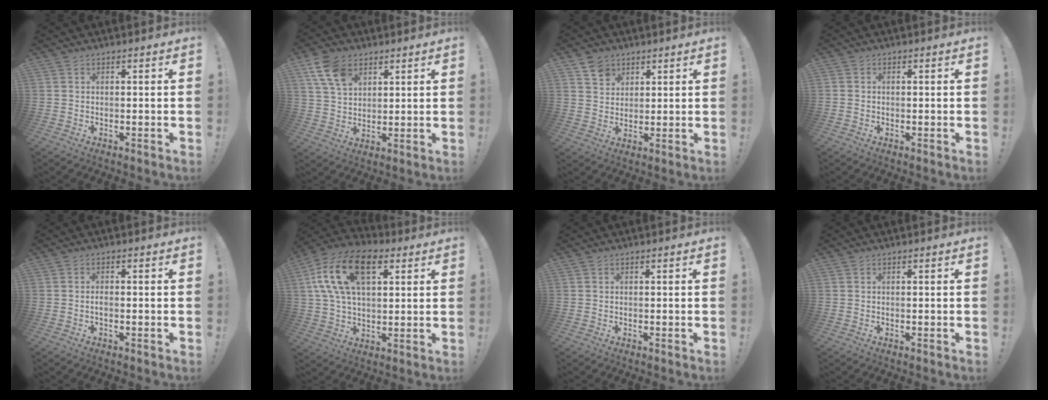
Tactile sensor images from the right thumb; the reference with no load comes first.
{"total": 11.0, "force": [5.9, 7.2, 5.8], "torque": [-0.112, -0.011, 0.120]}
{"total": 6.2, "force": [4.0, 4.6, 1.1], "torque": [-0.018, -0.019, 0.076]}
{"total": 0.8, "force": [-0.2, 0.7, 0.1], "torque": [-0.009, 0.006, -0.003]}
{"total": 1.3, "force": [-0.7, 0.5, 1.0], "torque": [-0.025, 0.005, -0.011]}
{"total": 19.6, "force": [7.4, 11.1, 14.3], "torque": [-0.267, -0.007, 0.130]}
{"total": 0.0}
{"total": 0.0}